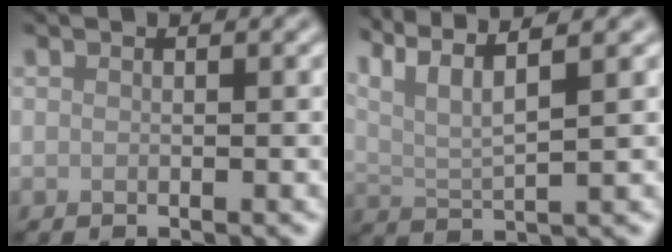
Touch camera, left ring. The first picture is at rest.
{"total": 7.3, "force": [5.2, 1.6, 4.8], "torque": [-0.089, 0.021, 0.079]}